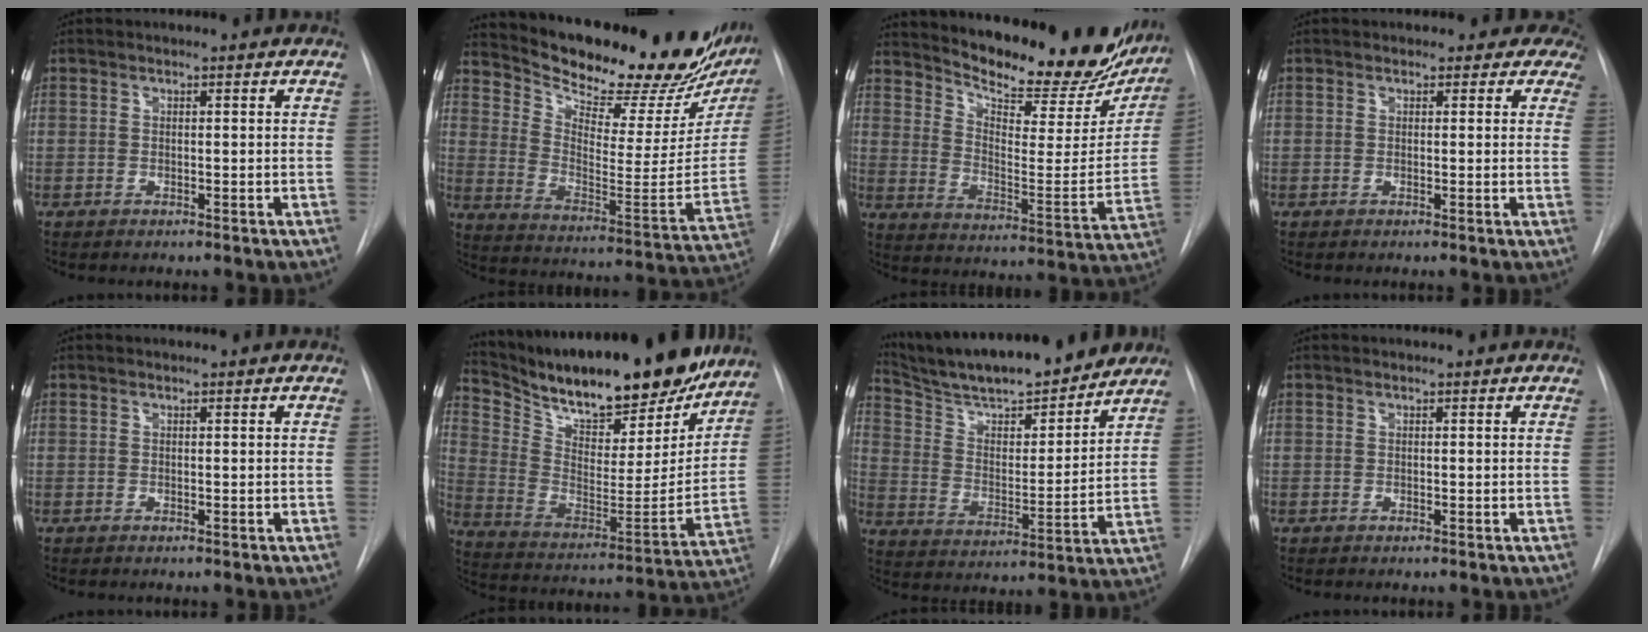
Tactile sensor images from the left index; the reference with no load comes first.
{"total": 28.5, "force": [24.4, 7.5, 12.7], "torque": [-0.206, -0.063, 0.329]}
{"total": 25.2, "force": [22.2, 6.5, 10.0], "torque": [-0.149, -0.061, 0.292]}
{"total": 5.8, "force": [4.9, 3.1, 0.0], "torque": [0.037, -0.007, 0.026]}
{"total": 0.0}
{"total": 28.3, "force": [23.7, 7.3, 13.6], "torque": [-0.237, -0.022, 0.353]}
{"total": 21.6, "force": [19.0, 3.4, 9.6], "torque": [-0.162, -0.001, 0.296]}
{"total": 0.0}